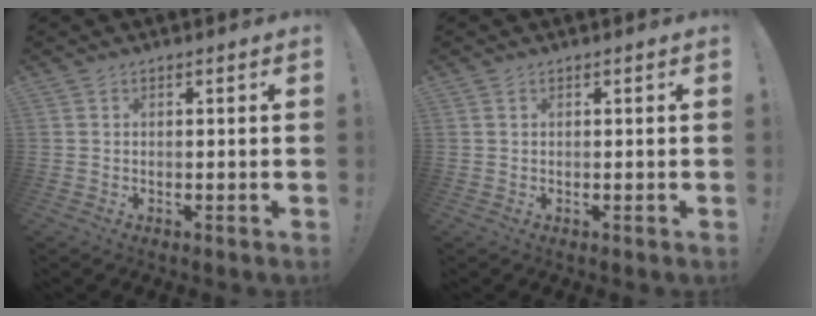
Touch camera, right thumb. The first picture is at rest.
{"total": 0.0}